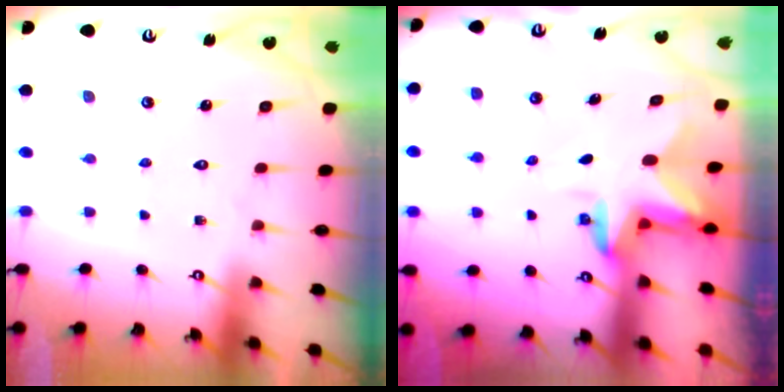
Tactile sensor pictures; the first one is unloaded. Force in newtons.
{"total": 3.0, "press": 3.0, "slide": 0.4}